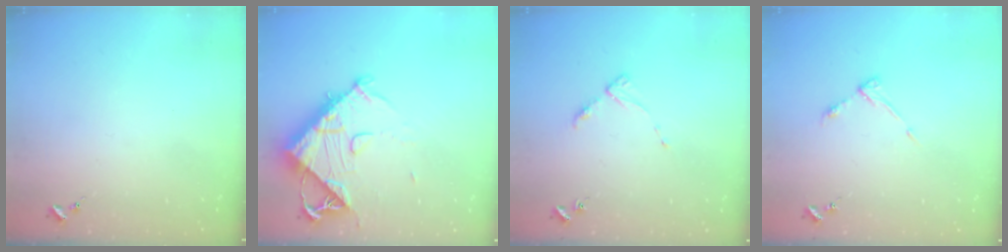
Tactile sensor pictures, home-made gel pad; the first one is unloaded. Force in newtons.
{"total": 12.5, "press": 12.5, "slide": 1.3}
{"total": 4.5, "press": 4.4, "slide": 0.6}
{"total": 4.6, "press": 4.6, "slide": 0.6}